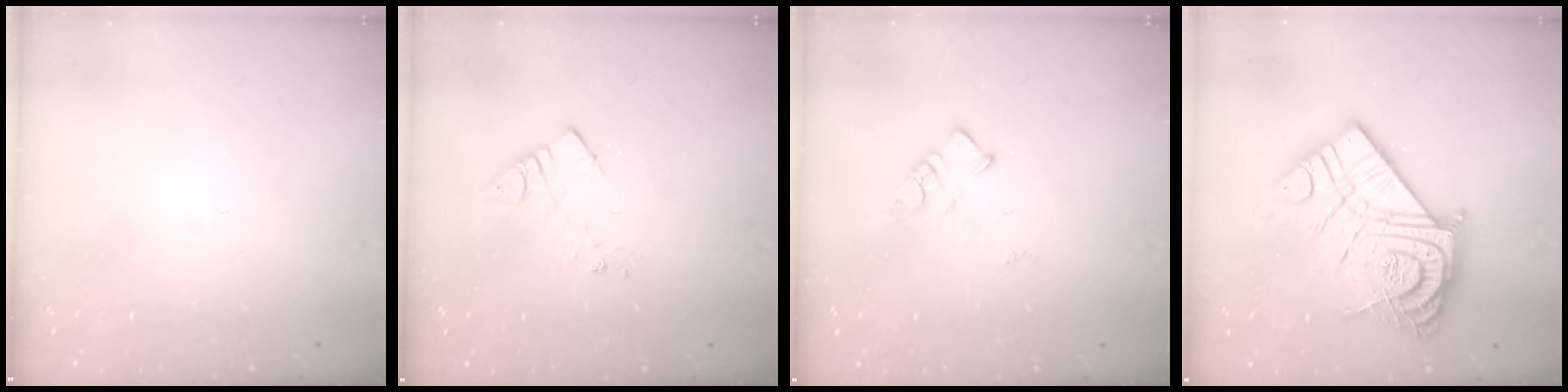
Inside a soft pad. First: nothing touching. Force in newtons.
{"total": 5.2, "press": 5.2, "slide": 0.7}
{"total": 4.3, "press": 4.3, "slide": 0.1}
{"total": 24.3, "press": 24.1, "slide": 2.4}